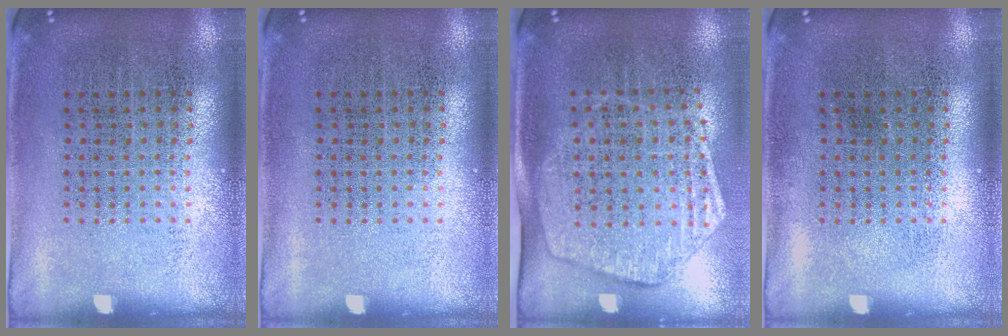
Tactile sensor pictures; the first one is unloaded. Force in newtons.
{"total": 0.0}
{"total": 1.8, "press": 1.5, "slide": 0.8}
{"total": 0.0}